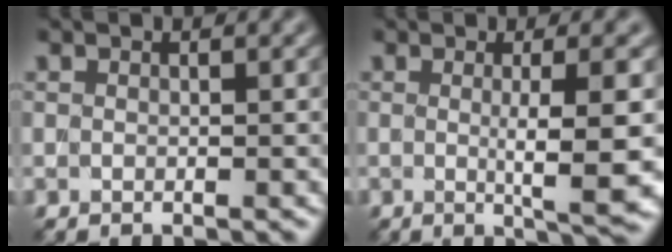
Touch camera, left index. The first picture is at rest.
{"total": 5.9, "force": [-0.3, 0.9, 5.8], "torque": [-0.086, -0.006, -0.001]}